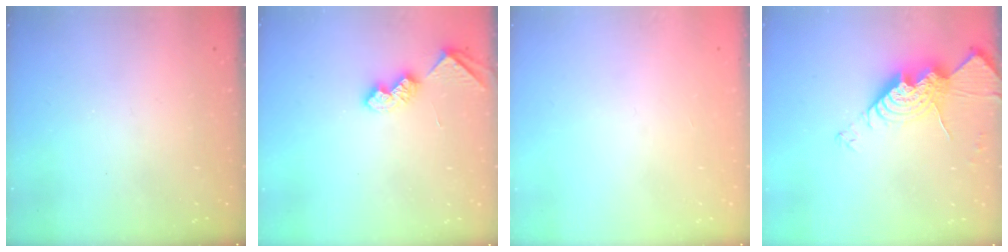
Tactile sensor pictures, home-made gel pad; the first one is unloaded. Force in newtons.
{"total": 7.2, "press": 7.2, "slide": 0.5}
{"total": 0.0}
{"total": 14.6, "press": 14.5, "slide": 1.2}